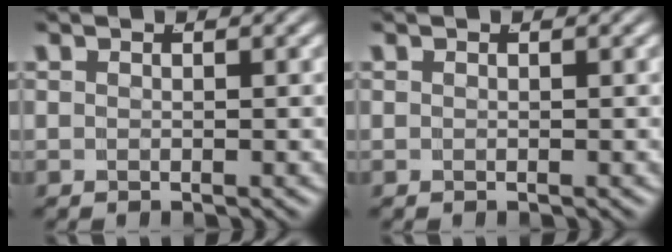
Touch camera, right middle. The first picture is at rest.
{"total": 0.0}